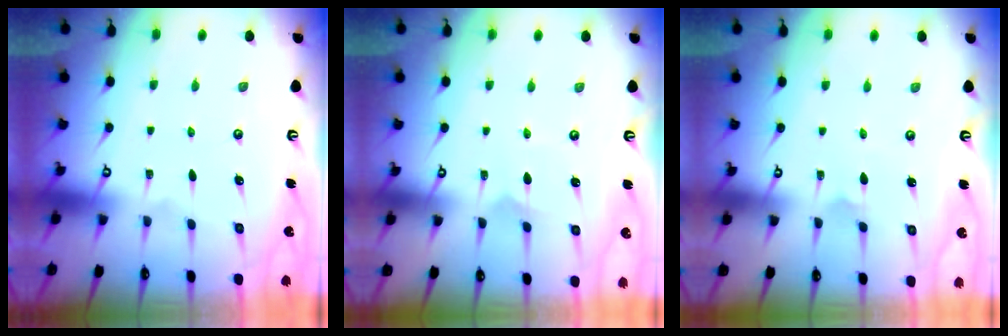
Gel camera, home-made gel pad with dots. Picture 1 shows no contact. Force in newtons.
{"total": 2.6, "press": 2.6, "slide": 0.2}
{"total": 1.9, "press": 1.9, "slide": 0.1}